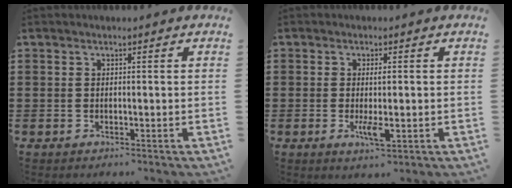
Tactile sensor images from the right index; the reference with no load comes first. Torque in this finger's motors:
{"motor_torque": [1.53, -0.61, 0.72, 0.21]}